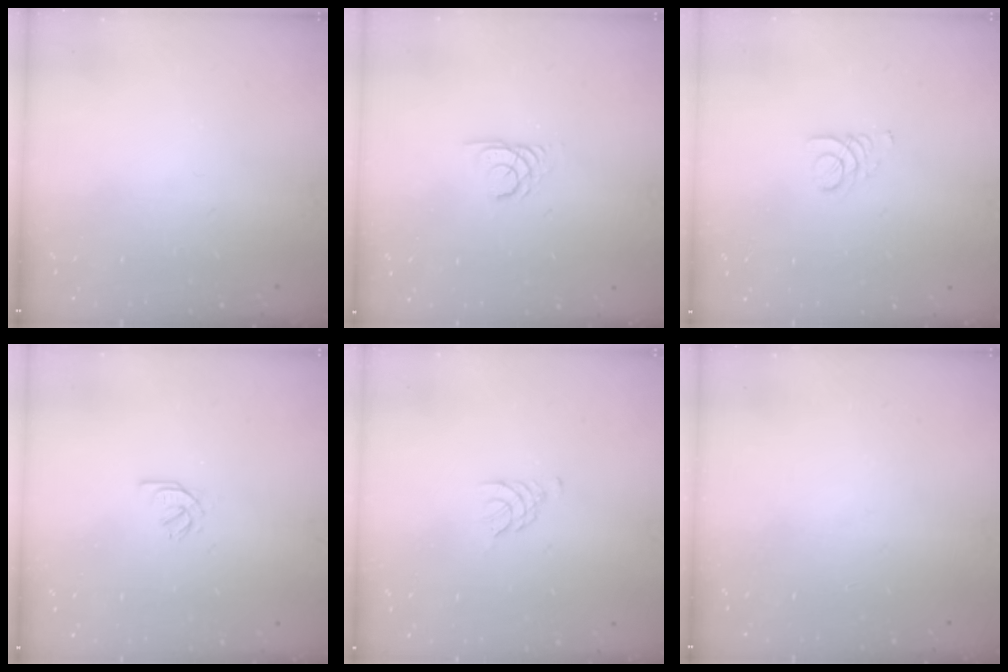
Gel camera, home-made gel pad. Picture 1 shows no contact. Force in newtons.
{"total": 2.0, "press": 2.0, "slide": 0.1}
{"total": 2.1, "press": 2.1, "slide": 0.2}
{"total": 1.6, "press": 1.5, "slide": 0.3}
{"total": 2.8, "press": 2.8, "slide": 0.5}
{"total": 0.0}